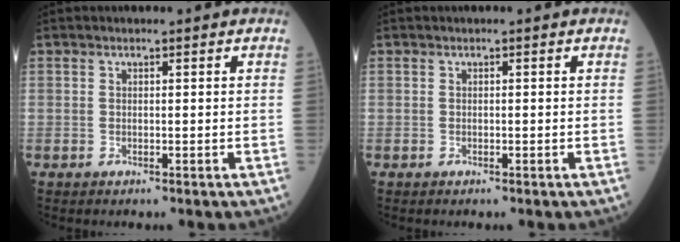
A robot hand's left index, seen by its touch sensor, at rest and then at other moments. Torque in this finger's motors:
{"motor_torque": [-0.05, 0.05, 0.00, 0.00]}